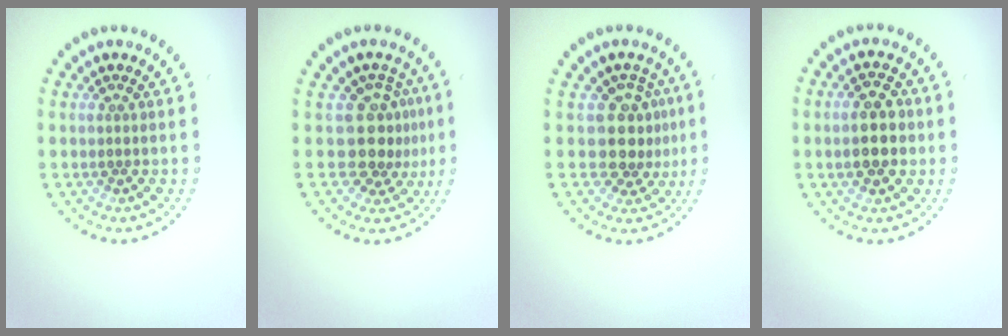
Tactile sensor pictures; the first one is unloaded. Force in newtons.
{"total": 3.5, "press": 2.6, "slide": 2.4}
{"total": 3.5, "press": 2.6, "slide": 2.3}
{"total": 3.6, "press": 3.6, "slide": 0.2}